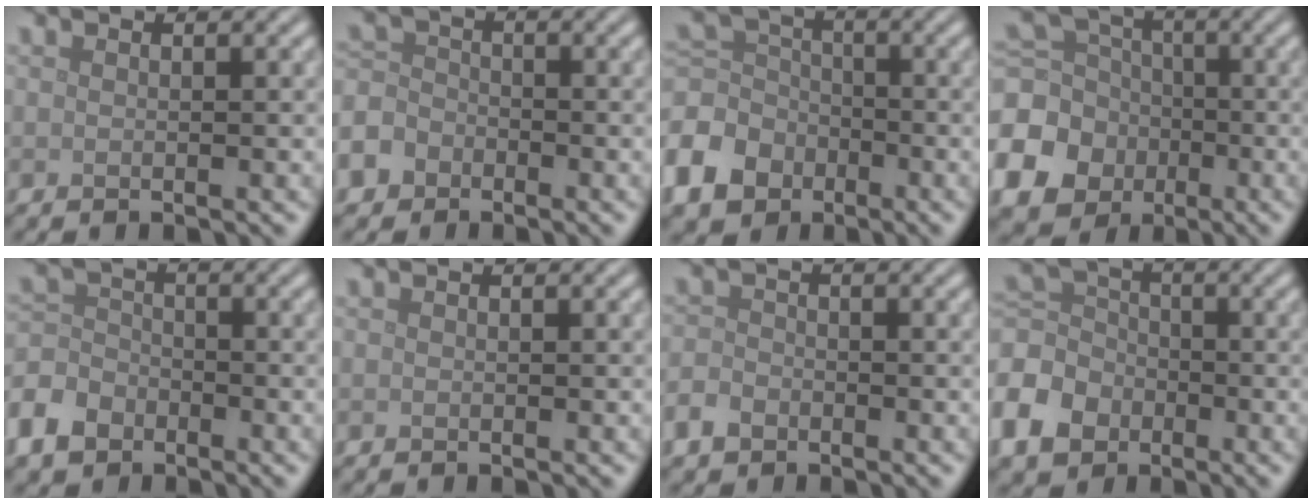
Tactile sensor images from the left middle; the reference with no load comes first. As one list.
[{"total": 5.5, "force": [-3.6, 4.0, 1.3], "torque": [-0.022, -0.008, -0.070]}, {"total": 7.8, "force": [-3.8, 6.0, 3.3], "torque": [-0.092, -0.006, -0.093]}, {"total": 12.1, "force": [-4.1, 10.6, 3.9], "torque": [-0.126, -0.035, -0.099]}, {"total": 5.2, "force": [-3.3, 3.5, 1.9], "torque": [-0.048, 0.000, -0.080]}, {"total": 0.0}, {"total": 2.3, "force": [-1.5, 1.6, 0.8], "torque": [-0.013, 0.000, -0.038]}, {"total": 7.5, "force": [-3.4, 5.7, 3.3], "torque": [-0.087, 0.000, -0.090]}]